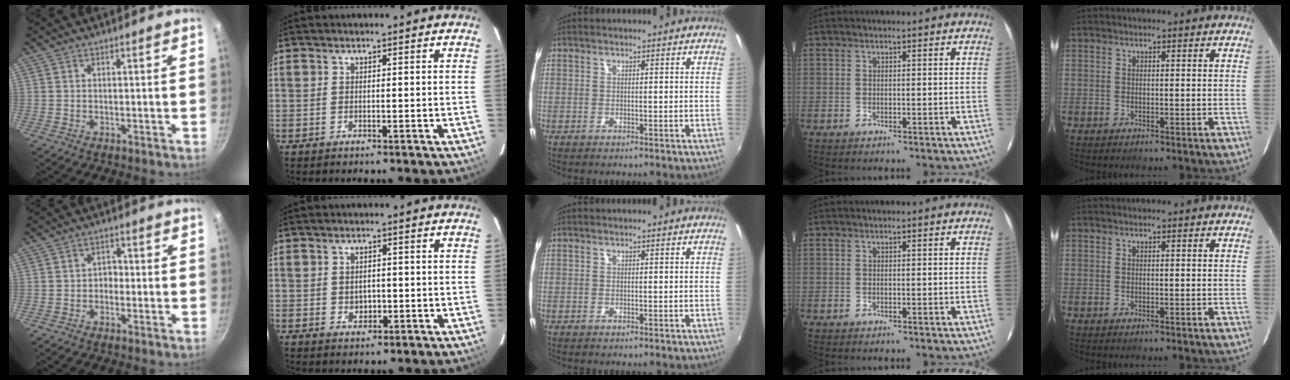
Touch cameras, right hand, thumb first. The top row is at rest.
{"thumb": {"total": 2.2, "force": [-0.8, 1.8, 1.1], "torque": [-0.001, 0.011, -0.015]}, "index": {"total": 2.6, "force": [-0.3, 2.3, 1.2], "torque": [-0.018, 0.000, 0.000]}}